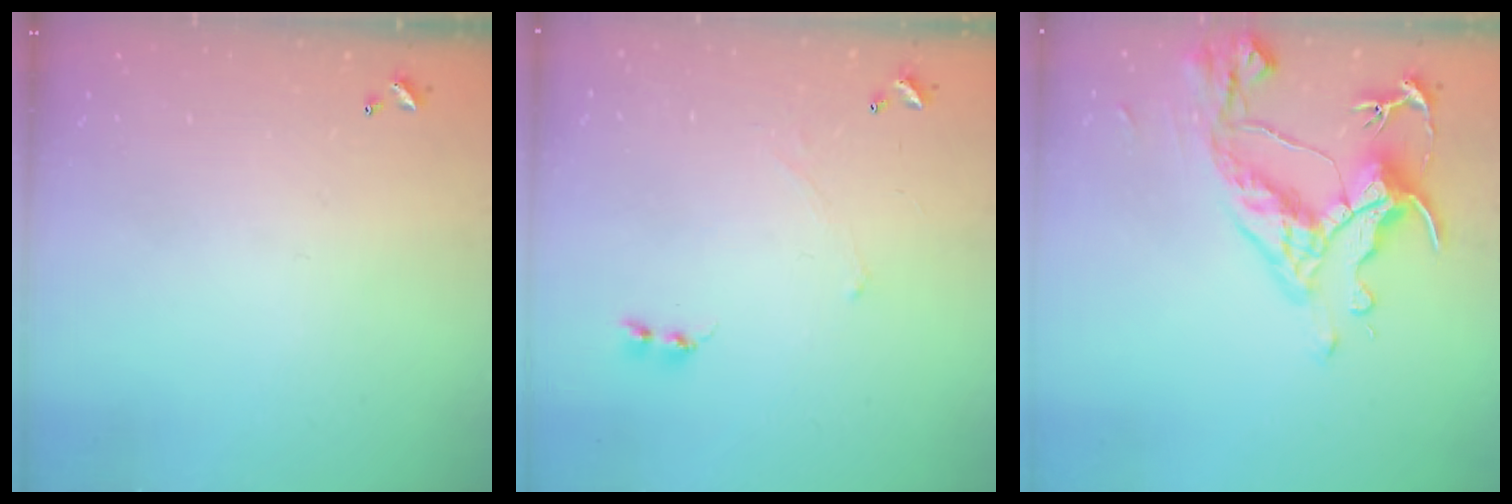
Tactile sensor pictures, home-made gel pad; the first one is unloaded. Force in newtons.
{"total": 0.7, "press": 0.4, "slide": 0.5}
{"total": 9.1, "press": 9.0, "slide": 1.6}